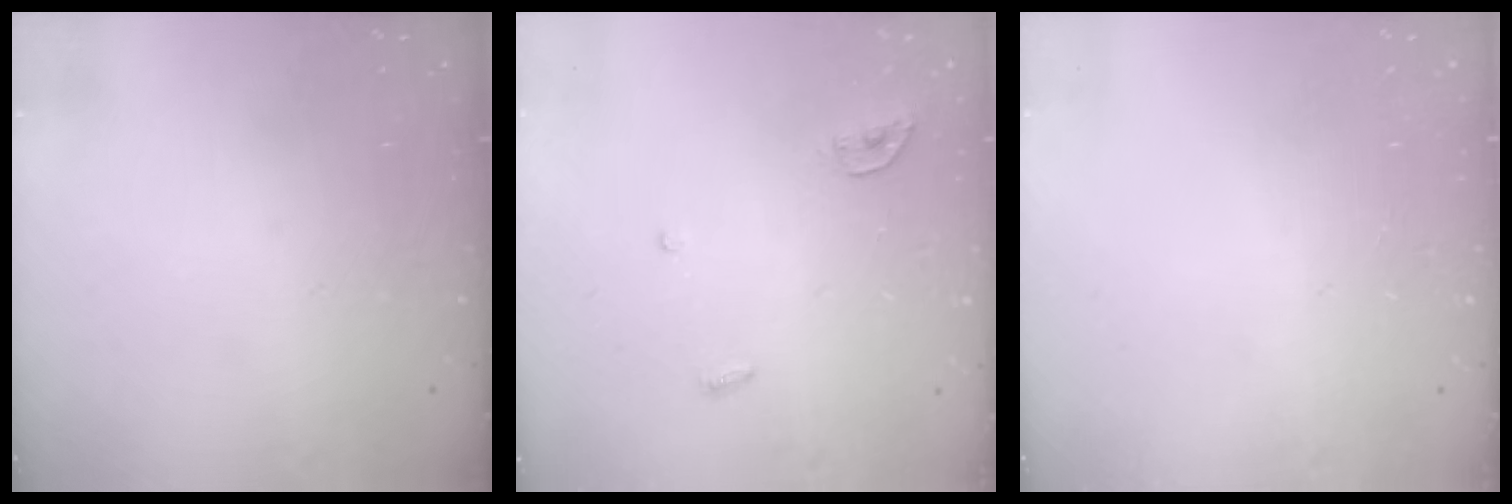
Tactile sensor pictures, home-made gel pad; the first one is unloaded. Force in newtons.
{"total": 3.8, "press": 3.8, "slide": 0.3}
{"total": 0.0}